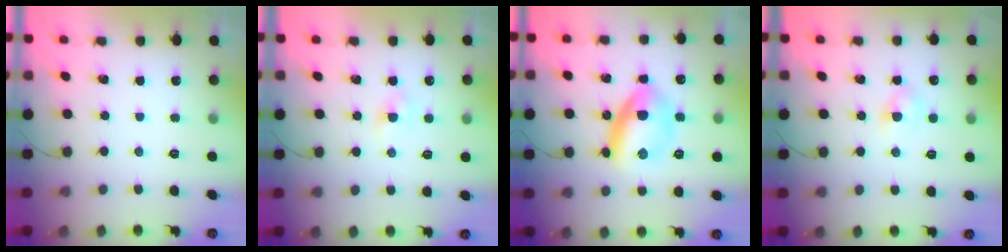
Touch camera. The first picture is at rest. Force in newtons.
{"total": 1.8, "press": 1.7, "slide": 0.7}
{"total": 10.6, "press": 10.6, "slide": 0.5}
{"total": 2.2, "press": 2.1, "slide": 0.9}